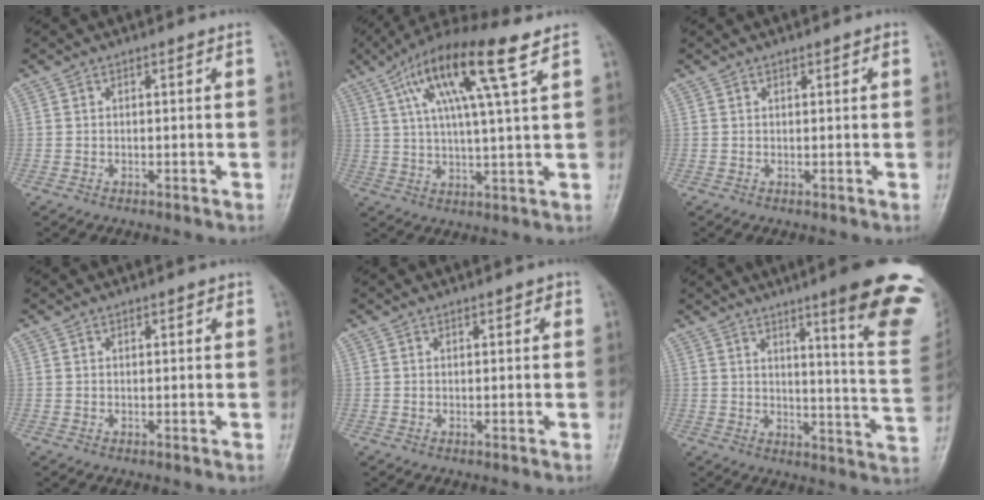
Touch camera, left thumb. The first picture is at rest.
{"total": 15.5, "force": [7.2, 2.0, 13.5], "torque": [-0.254, 0.001, 0.127]}
{"total": 1.1, "force": [0.7, 0.5, 0.7], "torque": [-0.003, -0.001, 0.008]}
{"total": 1.3, "force": [0.9, 0.6, 0.7], "torque": [-0.001, -0.003, 0.010]}
{"total": 1.5, "force": [0.9, 0.8, 0.9], "torque": [-0.001, -0.002, 0.009]}
{"total": 20.5, "force": [12.6, 2.1, 16.0], "torque": [-0.179, -0.072, 0.159]}